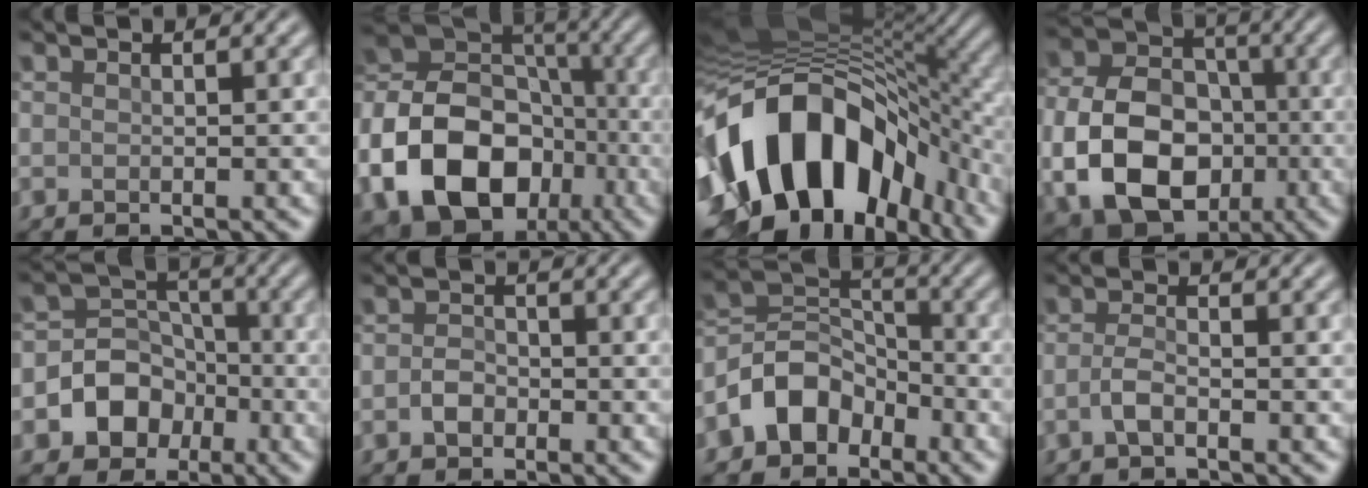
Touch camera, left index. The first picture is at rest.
{"total": 14.8, "force": [-5.3, 11.2, 8.0], "torque": [-0.177, -0.015, -0.104]}
{"total": 18.2, "force": [-4.3, 11.5, 13.5], "torque": [-0.237, -0.020, -0.064]}
{"total": 11.7, "force": [-2.8, 8.7, 7.3], "torque": [-0.145, -0.023, -0.052]}
{"total": 6.6, "force": [-2.6, 5.7, 2.1], "torque": [-0.012, 0.006, -0.075]}
{"total": 1.6, "force": [-0.7, 1.2, 0.8], "torque": [-0.017, 0.002, -0.016]}
{"total": 5.7, "force": [-3.3, 4.0, 2.4], "torque": [-0.031, 0.007, -0.075]}
{"total": 1.8, "force": [-0.8, 0.7, 1.5], "torque": [-0.033, 0.002, -0.020]}